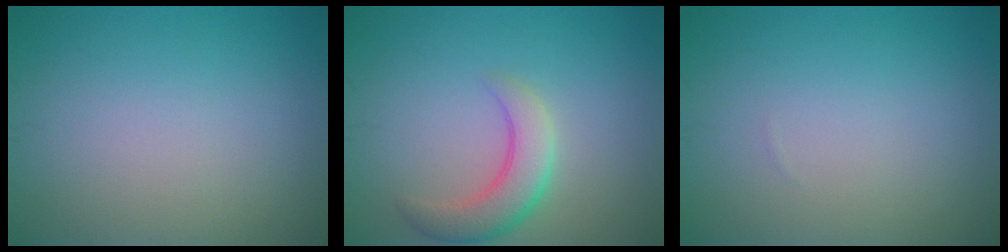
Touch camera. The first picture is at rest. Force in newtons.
{"total": 3.9, "press": 3.9, "slide": 0.2}
{"total": 0.0}